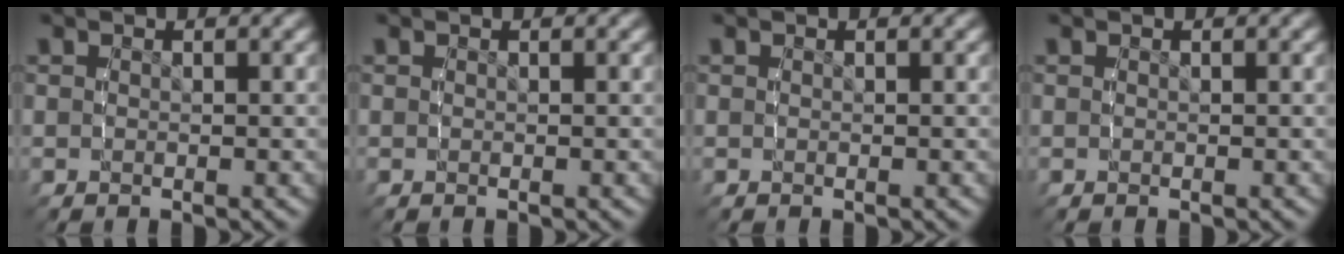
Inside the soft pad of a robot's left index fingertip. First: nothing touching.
{"total": 0.0}
{"total": 0.0}
{"total": 0.0}